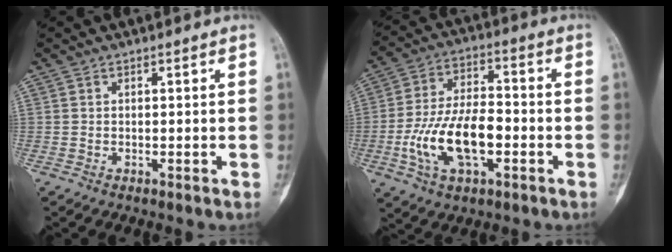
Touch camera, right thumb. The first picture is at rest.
{"total": 15.1, "force": [-3.9, 7.6, 12.4], "torque": [-0.236, 0.027, -0.068]}